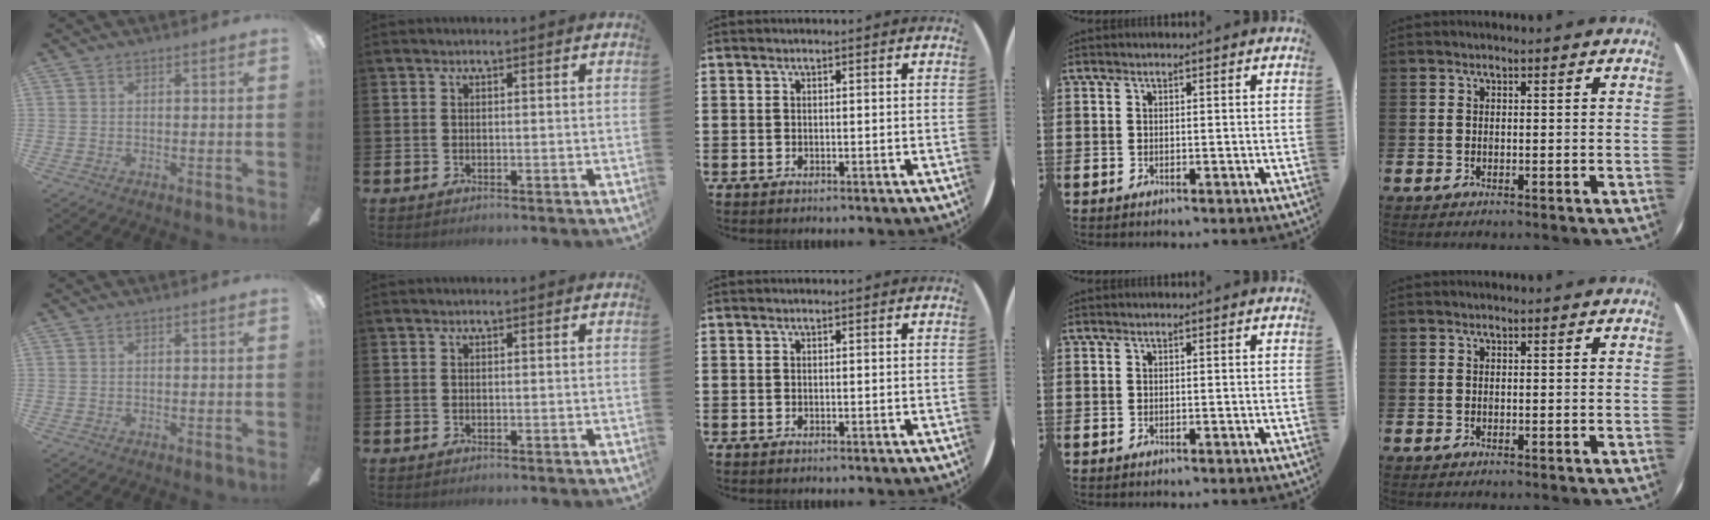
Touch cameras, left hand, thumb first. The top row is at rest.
{}